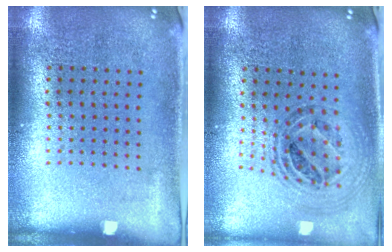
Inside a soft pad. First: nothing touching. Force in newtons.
{"total": 1.0, "press": 1.0, "slide": 0.2}